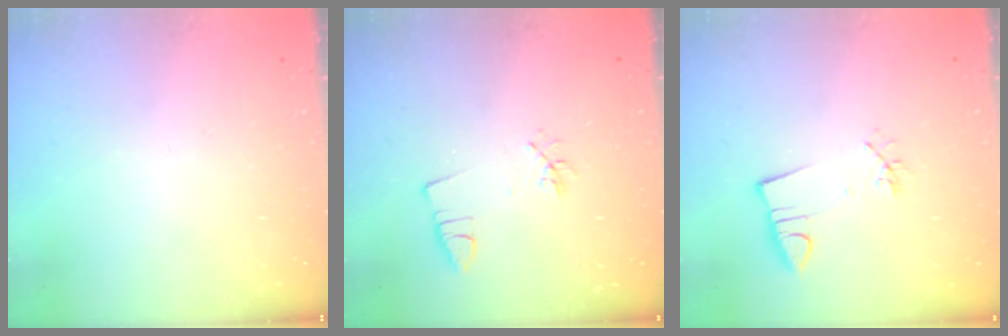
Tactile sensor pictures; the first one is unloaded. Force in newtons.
{"total": 3.1, "press": 2.7, "slide": 1.4}
{"total": 3.0, "press": 1.6, "slide": 2.5}